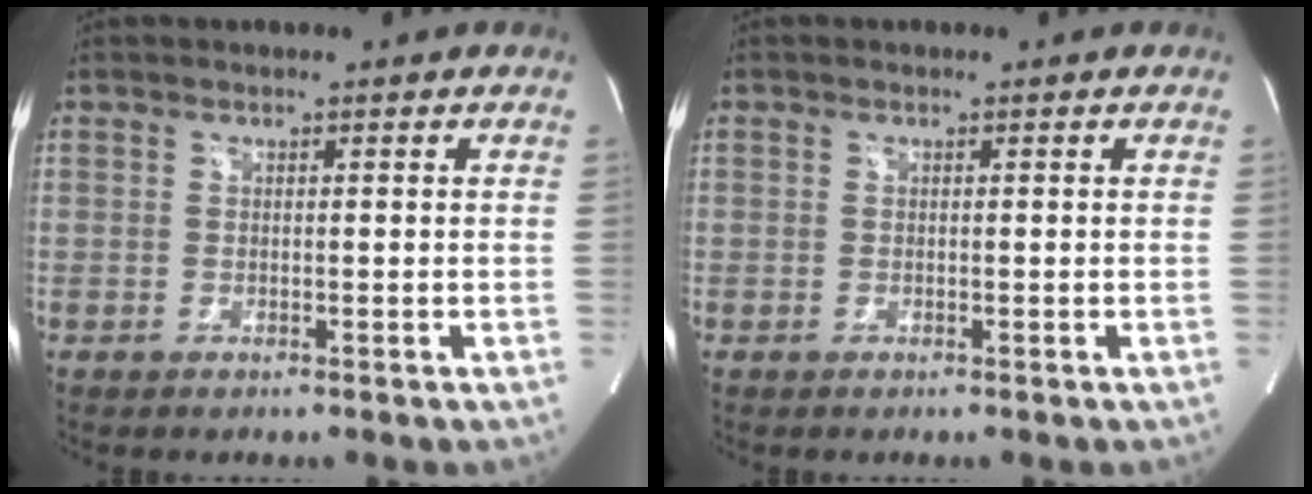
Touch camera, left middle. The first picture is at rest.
{"total": 0.0}